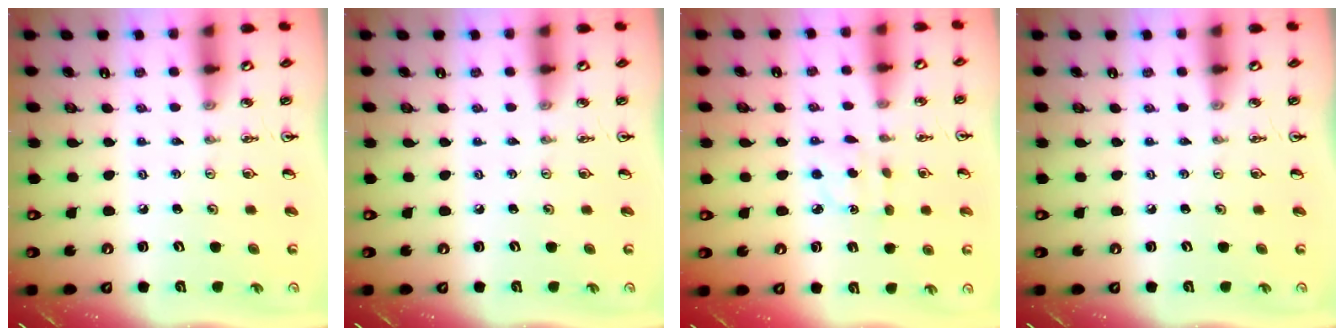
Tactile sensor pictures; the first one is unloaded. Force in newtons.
{"total": 0.0}
{"total": 3.3, "press": 3.2, "slide": 0.7}
{"total": 0.0}